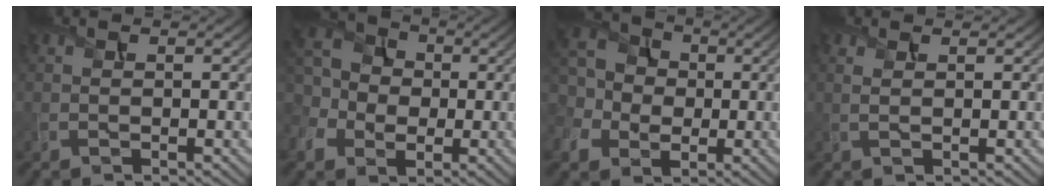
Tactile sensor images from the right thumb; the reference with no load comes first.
{"total": 8.0, "force": [-0.5, 6.5, 4.7], "torque": [-0.123, 0.007, -0.021]}
{"total": 8.8, "force": [0.3, 7.3, 4.9], "torque": [-0.139, 0.010, -0.013]}
{"total": 1.1, "force": [0.5, 0.2, 0.9], "torque": [-0.022, 0.001, 0.008]}